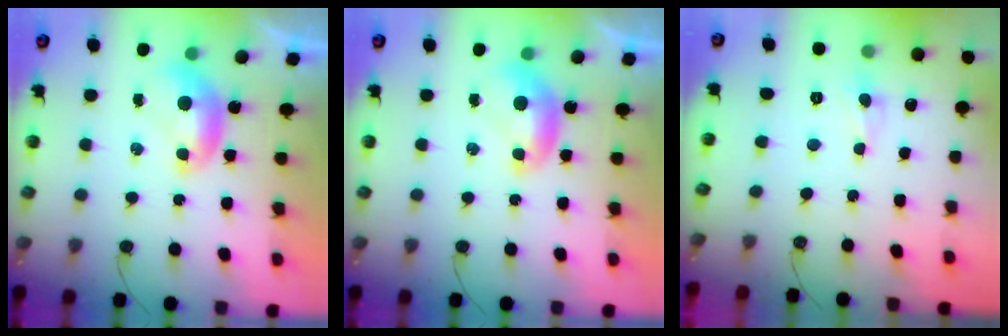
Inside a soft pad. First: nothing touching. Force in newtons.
{"total": 0.0}
{"total": 0.7, "press": 0.7, "slide": 0.3}